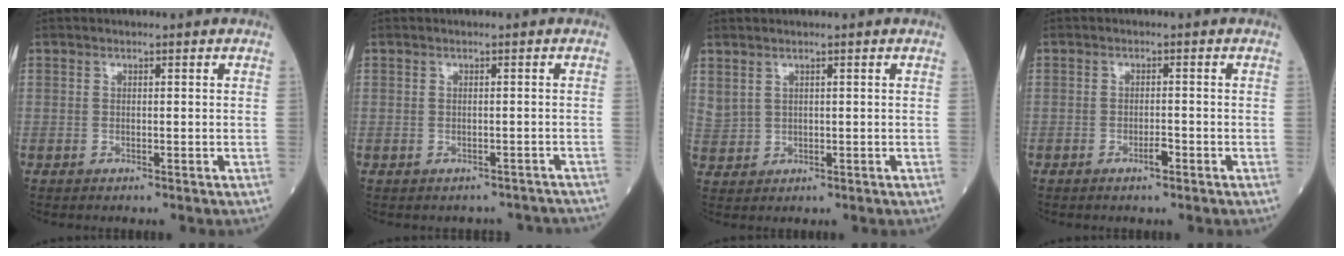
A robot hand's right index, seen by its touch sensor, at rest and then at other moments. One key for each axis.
{"total": 4.6, "fx": -4.2, "fy": 1.8, "fz": 0.6, "tx": -0.002, "ty": 0.013, "tz": -0.042}
{"total": 2.9, "fx": 2.0, "fy": 1.6, "fz": 1.2, "tx": -0.033, "ty": 0.006, "tz": 0.056}
{"total": 1.8, "fx": -0.9, "fy": 0.3, "fz": 1.4, "tx": -0.025, "ty": 0.001, "tz": -0.013}